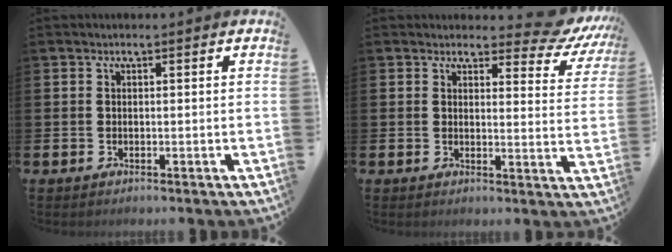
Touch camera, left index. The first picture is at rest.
{"total": 4.7, "force": [4.0, 1.9, 1.5], "torque": [-0.021, -0.030, 0.064]}